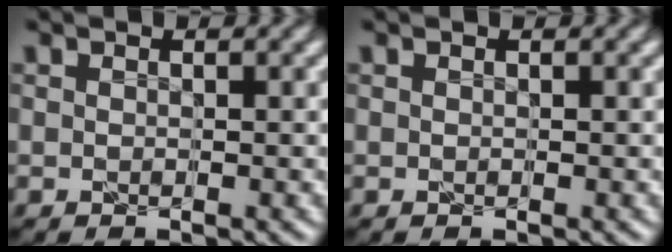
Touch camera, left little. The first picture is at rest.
{"total": 0.0}